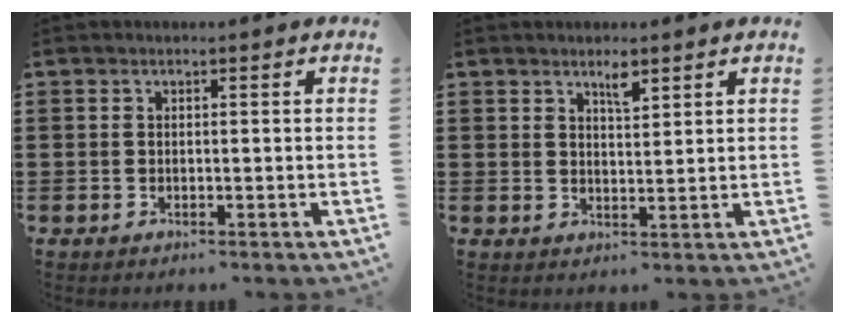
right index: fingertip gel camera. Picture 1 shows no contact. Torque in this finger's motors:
{"motor_torque": [0.04, -0.02, 0.01, 0.02]}